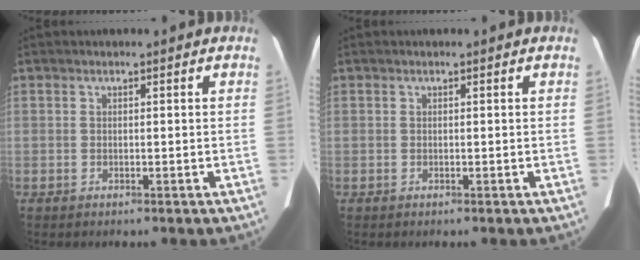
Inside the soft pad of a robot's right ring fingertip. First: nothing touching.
{"total": 0.0}